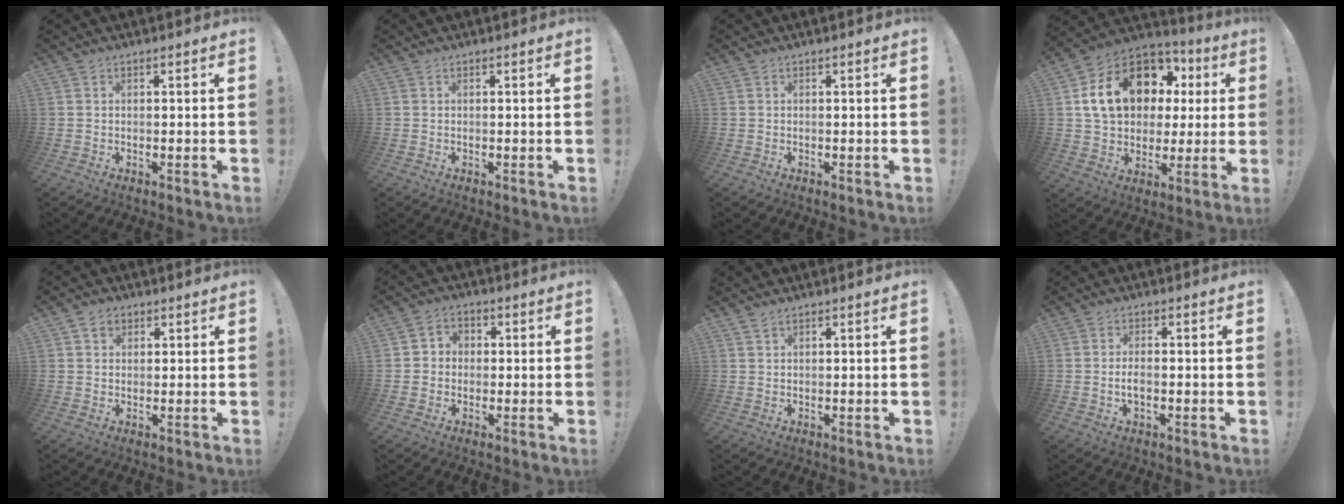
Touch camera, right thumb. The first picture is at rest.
{"total": 0.0}
{"total": 0.0}
{"total": 19.5, "force": [6.5, 14.1, 11.8], "torque": [-0.190, -0.014, 0.139]}
{"total": 2.9, "force": [1.5, 2.3, 0.9], "torque": [-0.009, 0.000, 0.026]}
{"total": 4.1, "force": [-0.6, 3.9, 1.1], "torque": [-0.019, 0.011, -0.010]}
{"total": 1.1, "force": [0.9, 0.3, 0.3], "torque": [-0.011, 0.002, 0.019]}
{"total": 2.8, "force": [-0.7, 1.2, 2.5], "torque": [-0.051, 0.003, -0.015]}